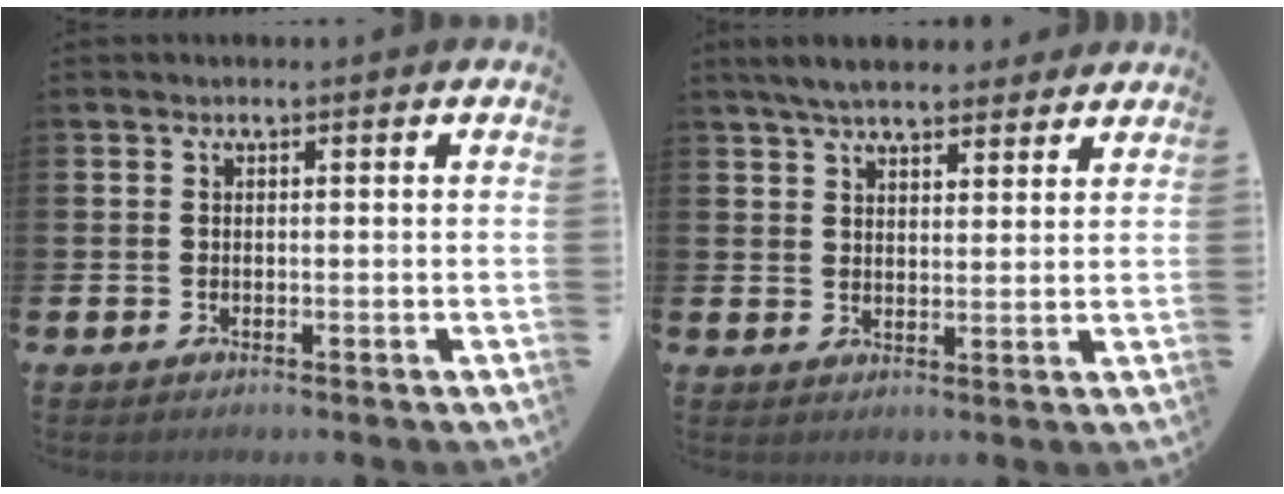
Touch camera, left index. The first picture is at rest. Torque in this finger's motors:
{"motor_torque": [1.09, -1.05, 0.46, 0.21]}